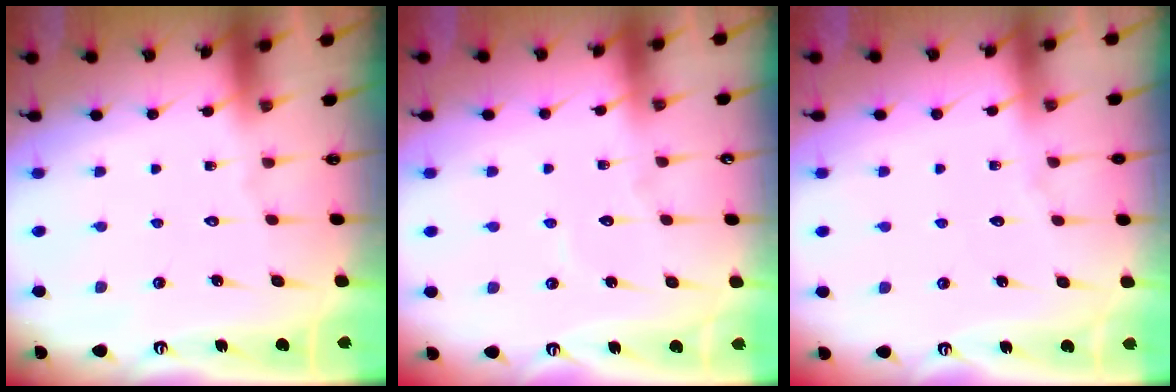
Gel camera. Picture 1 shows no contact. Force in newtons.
{"total": 3.7, "press": 3.7, "slide": 0.2}
{"total": 3.7, "press": 3.6, "slide": 0.5}